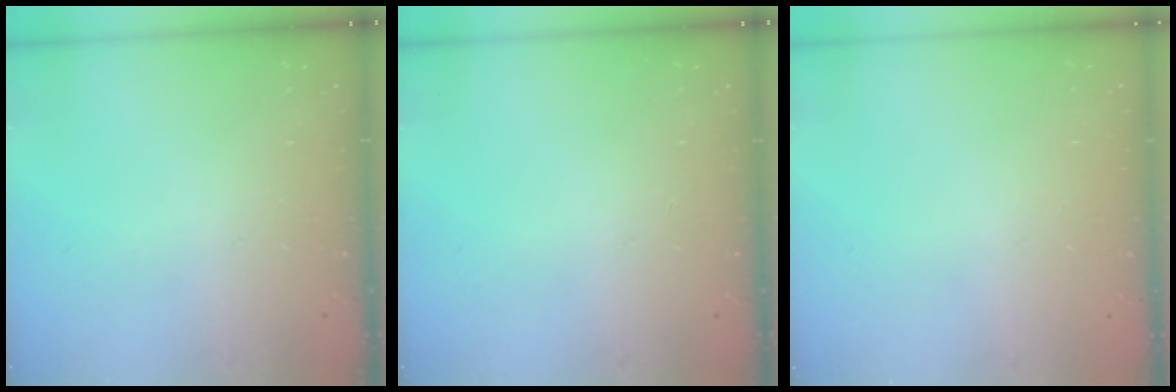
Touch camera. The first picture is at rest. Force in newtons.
{"total": 0.0}
{"total": 0.0}